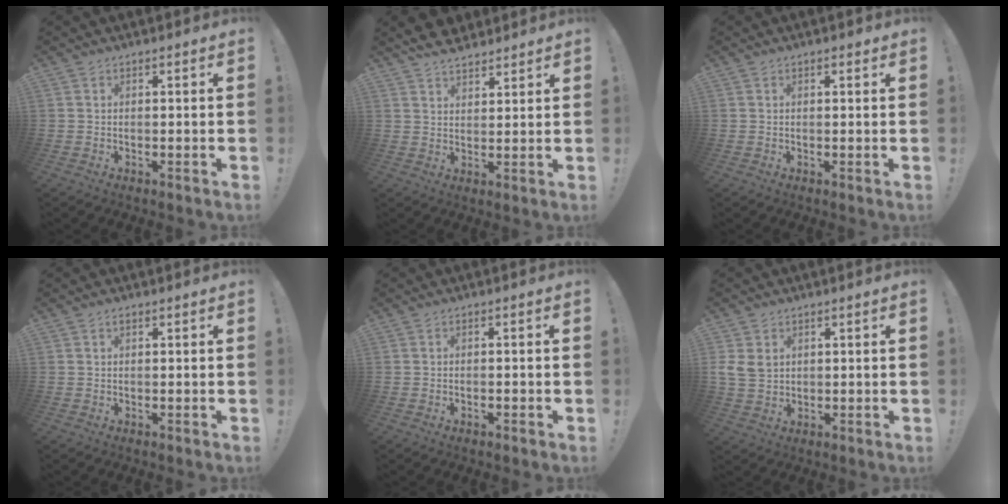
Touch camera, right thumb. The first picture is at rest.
{"total": 6.1, "force": [5.4, 2.4, 1.6], "torque": [-0.021, -0.031, 0.099]}
{"total": 0.6, "force": [0.4, 0.4, 0.2], "torque": [0.004, -0.003, 0.006]}
{"total": 0.9, "force": [0.4, 0.5, 0.6], "torque": [-0.012, 0.002, 0.008]}
{"total": 0.8, "force": [-0.7, -0.1, 0.4], "torque": [-0.005, 0.000, -0.012]}
{"total": 5.6, "force": [2.1, 4.4, 2.8], "torque": [-0.053, -0.005, 0.044]}